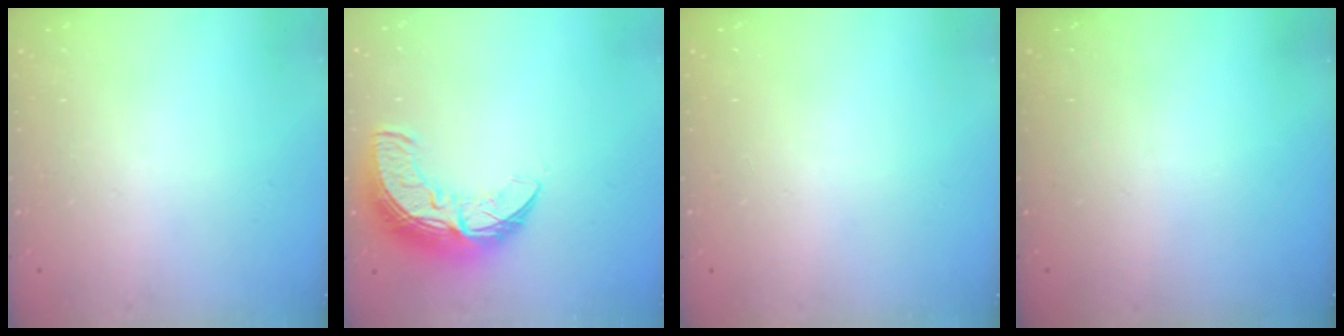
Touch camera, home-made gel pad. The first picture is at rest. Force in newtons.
{"total": 11.3, "press": 11.3, "slide": 0.8}
{"total": 0.0}
{"total": 0.0}